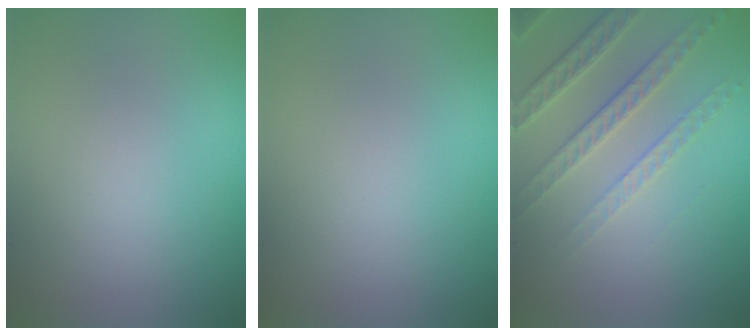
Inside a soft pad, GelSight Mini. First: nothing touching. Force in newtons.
{"total": 0.0}
{"total": 4.4, "press": 3.3, "slide": 2.9}